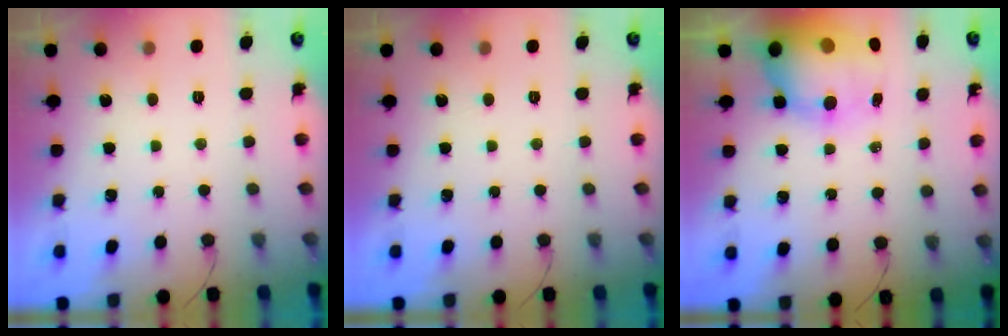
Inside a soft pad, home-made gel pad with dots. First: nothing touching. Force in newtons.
{"total": 0.0}
{"total": 12.6, "press": 12.3, "slide": 2.9}